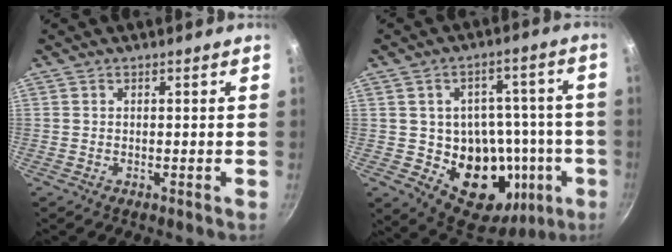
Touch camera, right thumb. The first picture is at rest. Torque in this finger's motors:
{"motor_torque": [-0.23, 1.05, 0.07, 0.03, 0.23]}